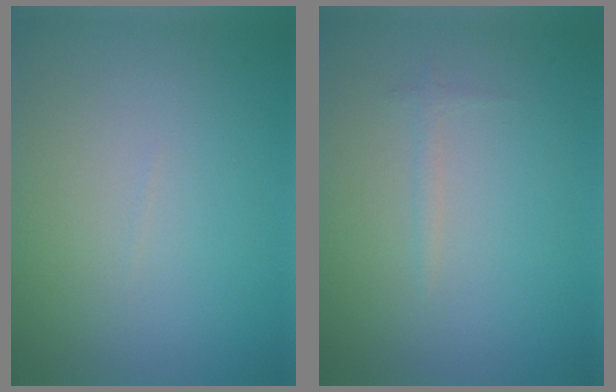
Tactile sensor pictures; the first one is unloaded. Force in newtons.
{"total": 0.7, "press": 0.7, "slide": 0.1}